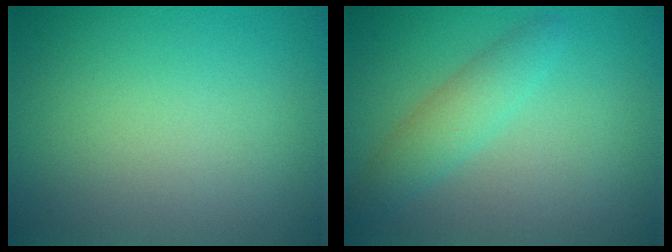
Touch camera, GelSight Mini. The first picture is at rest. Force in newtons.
{"total": 2.7, "press": 2.7, "slide": 0.1}